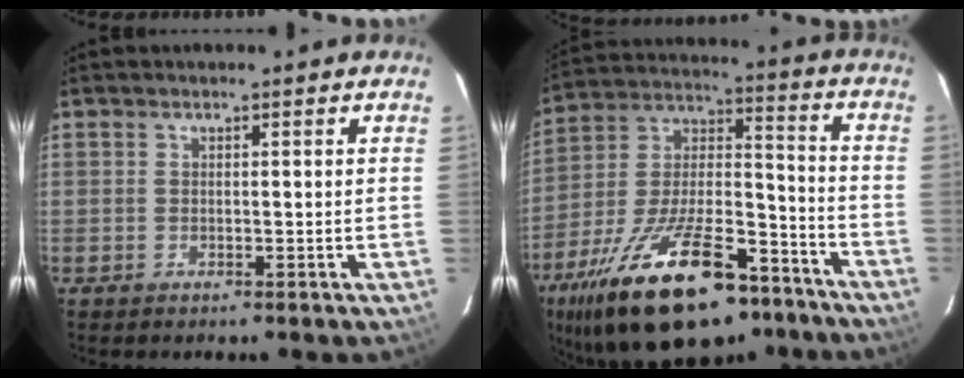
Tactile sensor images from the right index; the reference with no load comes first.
{"total": 28.7, "force": [-18.6, 11.7, 18.5], "torque": [-0.348, -0.012, -0.284]}